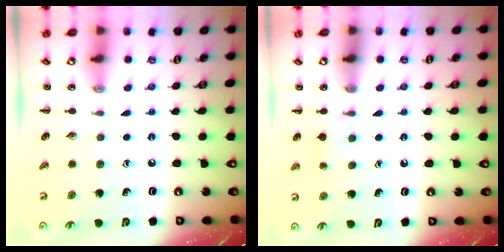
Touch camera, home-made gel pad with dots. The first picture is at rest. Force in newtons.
{"total": 6.6, "press": 6.2, "slide": 2.3}